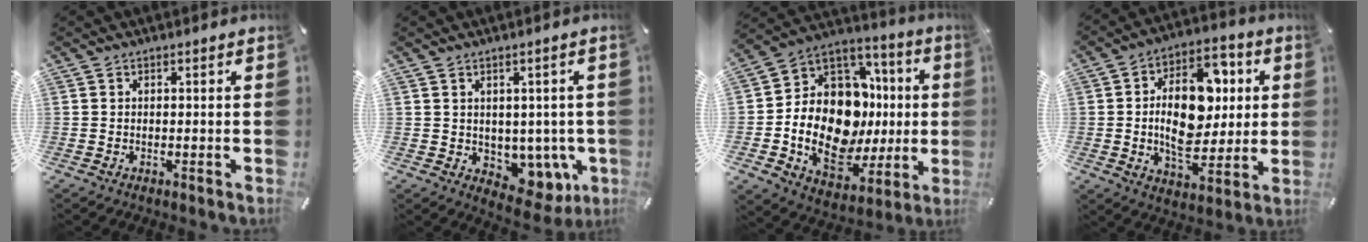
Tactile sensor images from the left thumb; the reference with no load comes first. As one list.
[{"total": 6.1, "force": [0.7, 5.4, 2.6], "torque": [-0.020, -0.013, 0.022]}, {"total": 20.9, "force": [-0.8, 14.5, 15.1], "torque": [-0.290, -0.031, -0.001]}, {"total": 18.3, "force": [1.6, 12.1, 13.6], "torque": [-0.230, 0.000, 0.026]}]